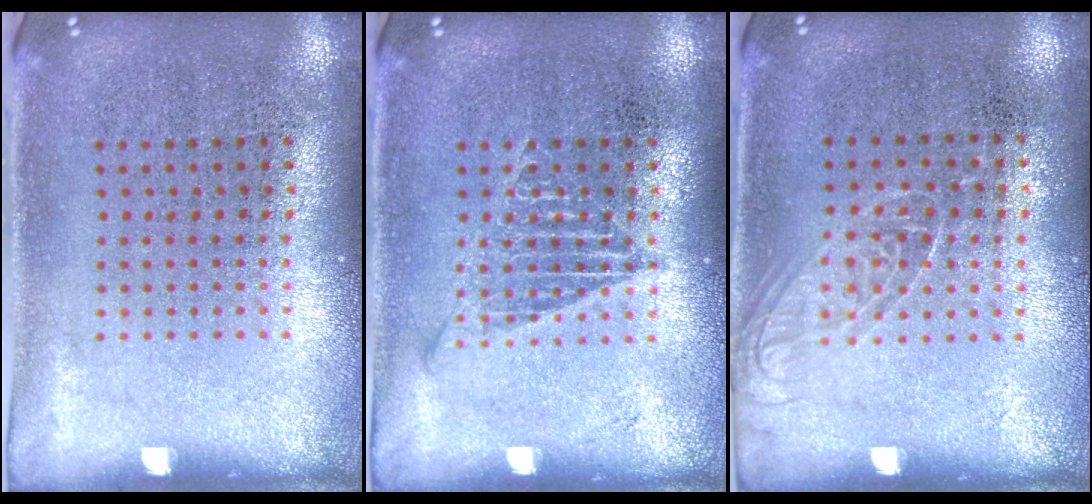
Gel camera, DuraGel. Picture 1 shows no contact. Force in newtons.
{"total": 1.4, "press": 1.4, "slide": 0.2}
{"total": 1.1, "press": 0.9, "slide": 0.5}